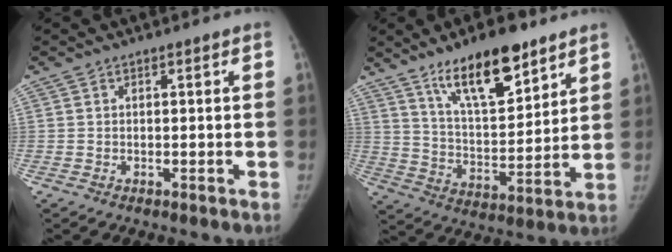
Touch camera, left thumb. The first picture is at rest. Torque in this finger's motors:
{"motor_torque": [0.56, 0.19, 0.88, -0.97, 0.07]}